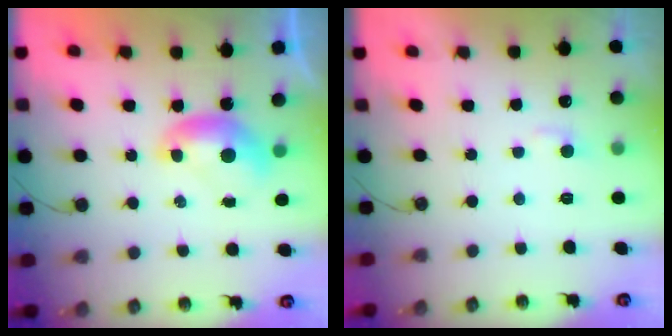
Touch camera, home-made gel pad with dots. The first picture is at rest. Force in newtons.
{"total": 2.8, "press": 2.8, "slide": 0.5}